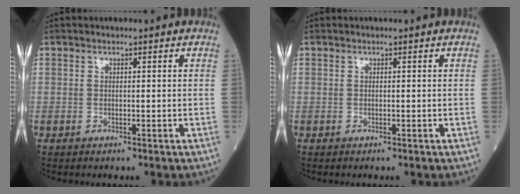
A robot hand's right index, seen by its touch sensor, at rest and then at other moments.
{"total": 0.0}